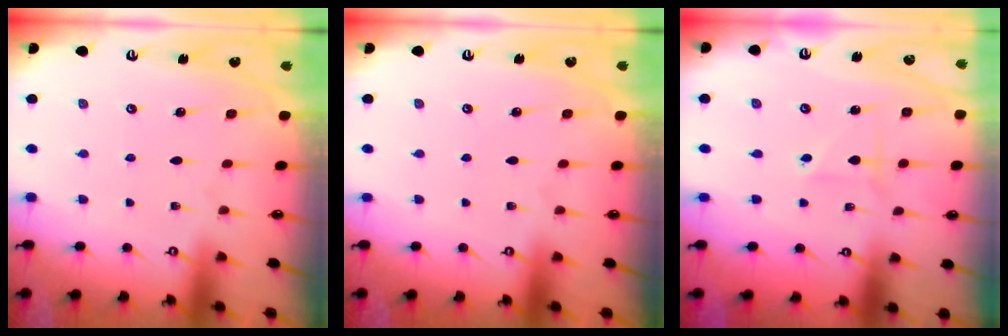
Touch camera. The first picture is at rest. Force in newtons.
{"total": 0.0}
{"total": 2.1, "press": 1.9, "slide": 0.7}